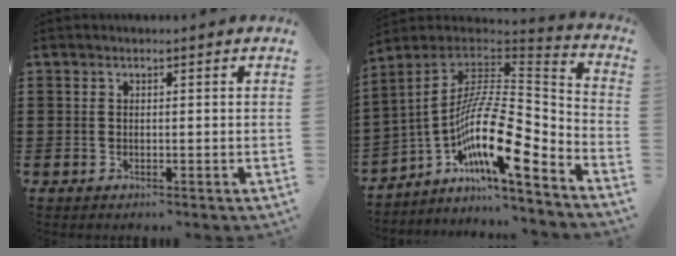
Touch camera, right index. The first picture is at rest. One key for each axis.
{"total": 15.6, "fx": -6.0, "fy": 4.4, "fz": 13.8, "tx": -0.260, "ty": -0.024, "tz": -0.122}